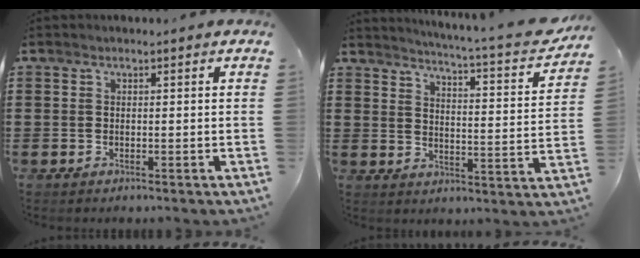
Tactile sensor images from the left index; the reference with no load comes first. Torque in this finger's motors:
{"motor_torque": [0.80, 0.79, 0.23, 0.06]}